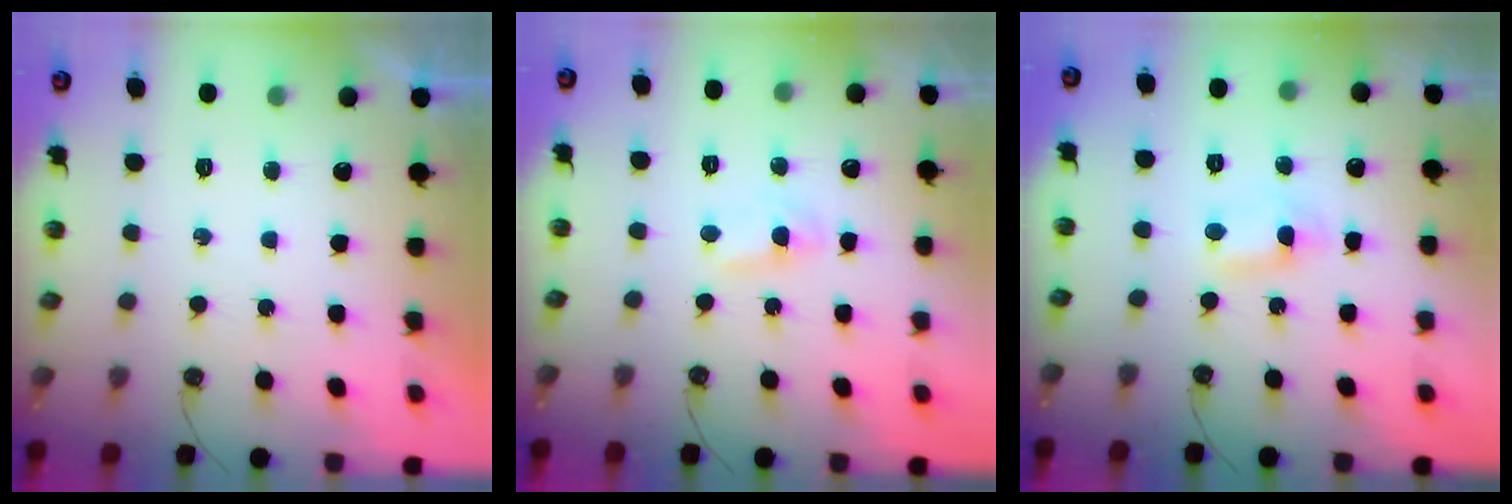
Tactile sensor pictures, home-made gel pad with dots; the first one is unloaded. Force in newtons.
{"total": 2.2, "press": 2.2, "slide": 0.3}
{"total": 1.2, "press": 1.0, "slide": 0.8}